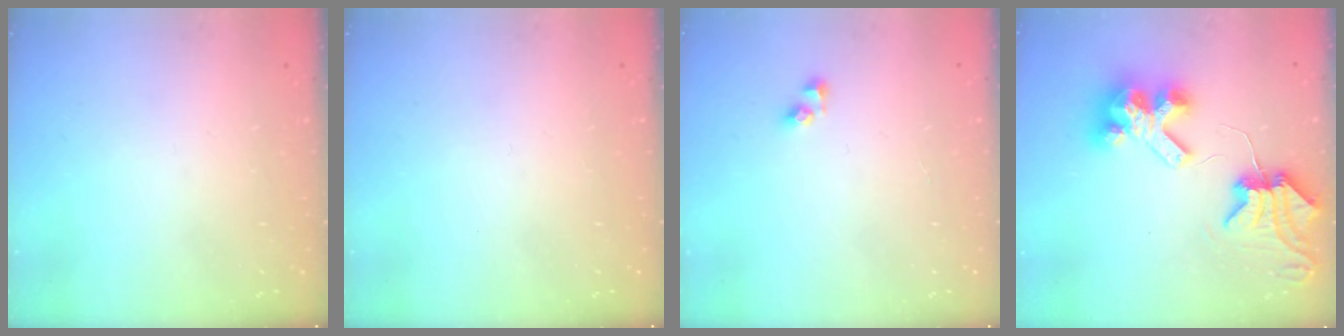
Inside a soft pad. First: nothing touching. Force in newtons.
{"total": 0.0}
{"total": 3.9, "press": 3.9, "slide": 0.3}
{"total": 9.8, "press": 9.7, "slide": 1.4}